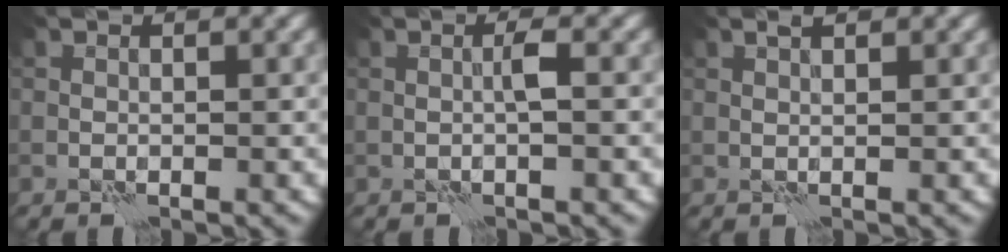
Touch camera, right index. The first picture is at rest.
{"total": 1.2, "force": [-0.1, 0.0, 1.2], "torque": [-0.023, 0.006, -0.001]}
{"total": 0.9, "force": [0.7, 0.1, 0.5], "torque": [-0.011, 0.003, 0.012]}